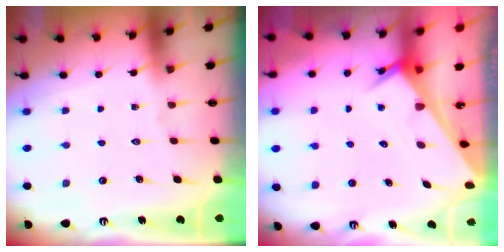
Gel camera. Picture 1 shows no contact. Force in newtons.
{"total": 3.1, "press": 3.1, "slide": 0.3}